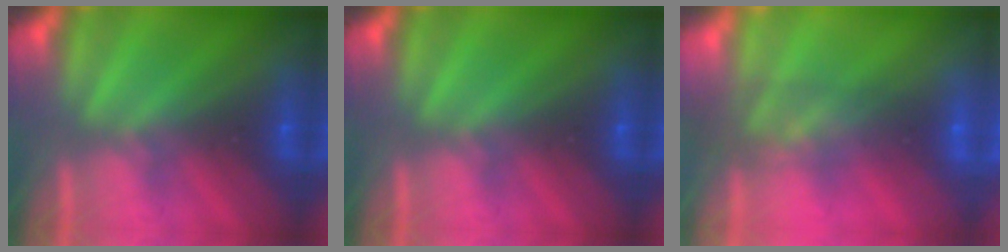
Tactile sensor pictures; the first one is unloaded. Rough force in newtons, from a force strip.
{"total": 0.0}
{"total": 7.8}